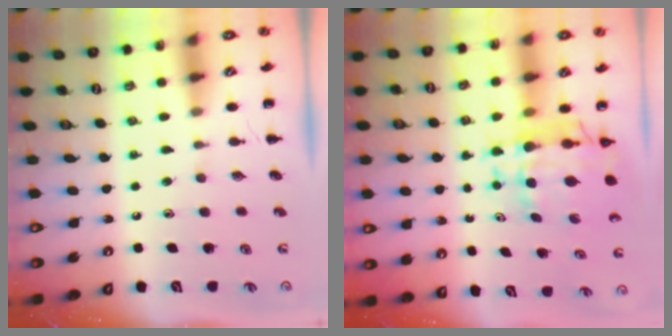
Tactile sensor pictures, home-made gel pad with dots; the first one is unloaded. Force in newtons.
{"total": 10.1, "press": 9.5, "slide": 3.5}